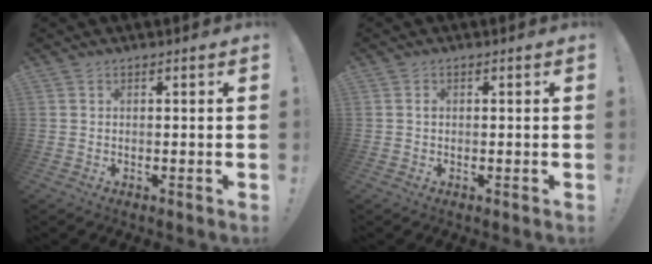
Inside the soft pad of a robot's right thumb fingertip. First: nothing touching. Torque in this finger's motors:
{"motor_torque": [0.13, -0.10, 0.27, -0.23, -0.01]}